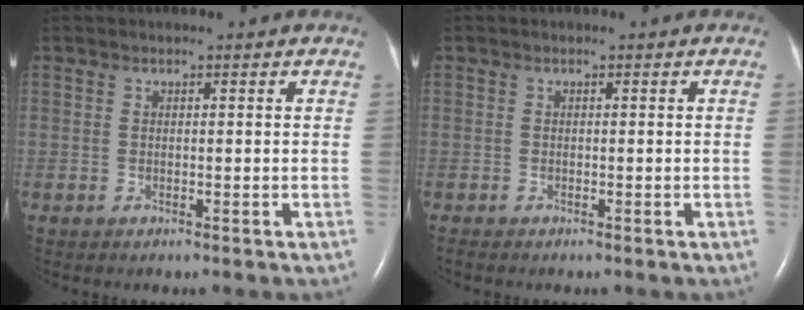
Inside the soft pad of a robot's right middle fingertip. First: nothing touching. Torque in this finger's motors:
{"motor_torque": [0.65, -0.65, -0.84, -0.21]}